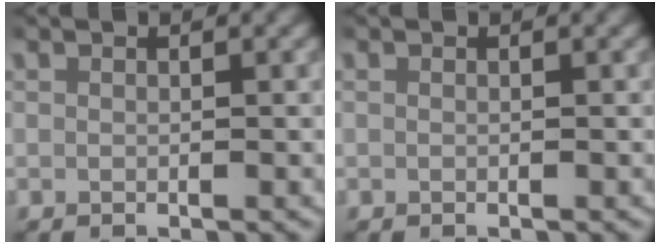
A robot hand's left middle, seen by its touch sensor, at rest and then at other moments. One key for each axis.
{"total": 0.0}